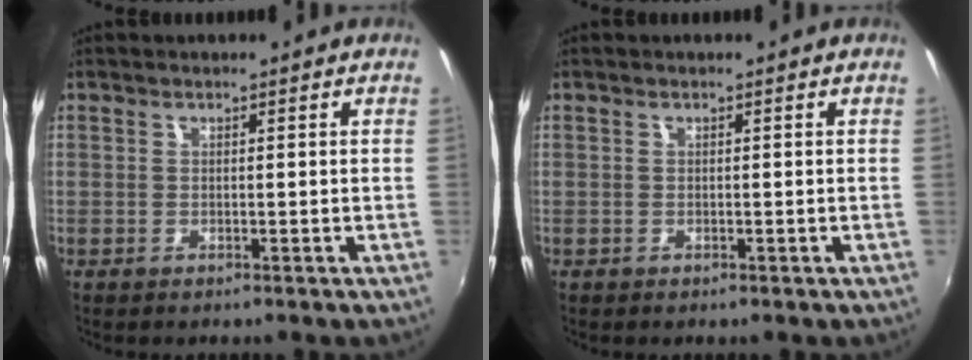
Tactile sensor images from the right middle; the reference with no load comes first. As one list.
[{"total": 0.0}]